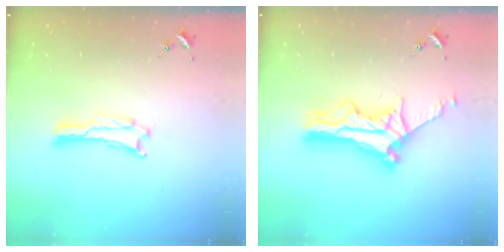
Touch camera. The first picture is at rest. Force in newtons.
{"total": 12.2, "press": 12.1, "slide": 1.1}